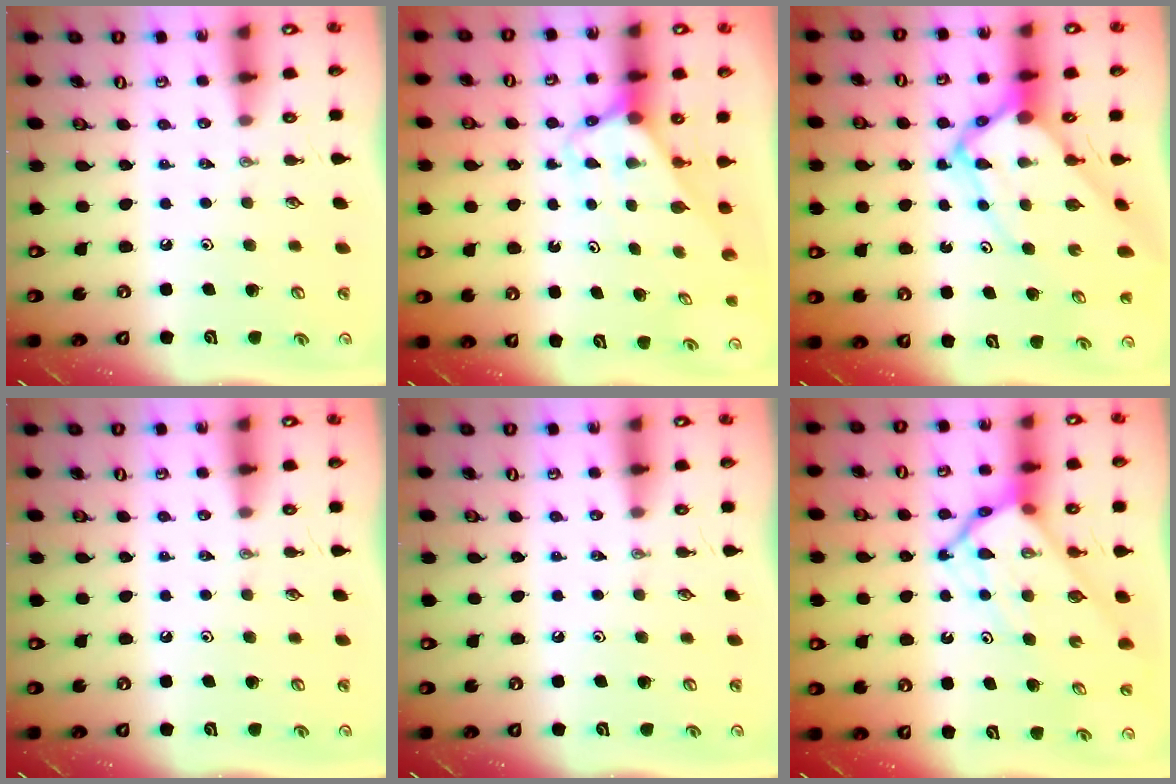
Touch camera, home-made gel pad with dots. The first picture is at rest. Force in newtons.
{"total": 2.7, "press": 2.7, "slide": 0.1}
{"total": 9.6, "press": 9.5, "slide": 0.9}
{"total": 0.0}
{"total": 0.0}
{"total": 10.4, "press": 10.4, "slide": 0.7}